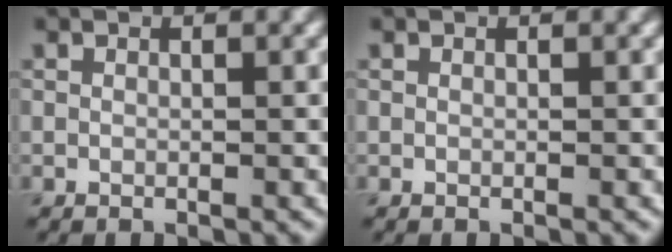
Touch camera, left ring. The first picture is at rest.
{"total": 0.0}